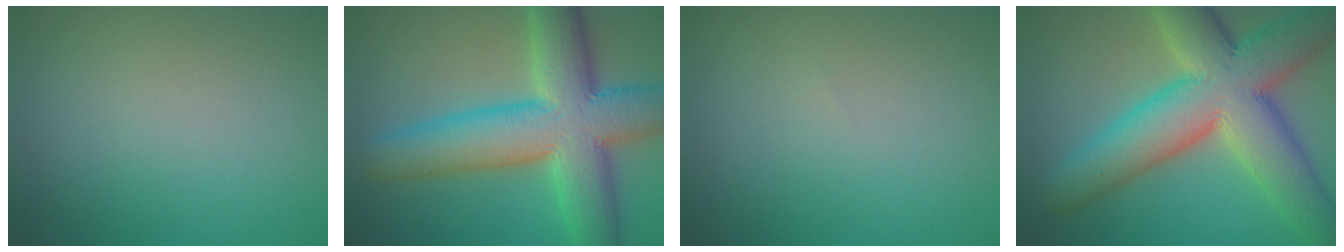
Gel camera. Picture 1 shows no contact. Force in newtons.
{"total": 12.1, "press": 12.1, "slide": 0.4}
{"total": 0.0}
{"total": 13.2, "press": 13.1, "slide": 0.8}